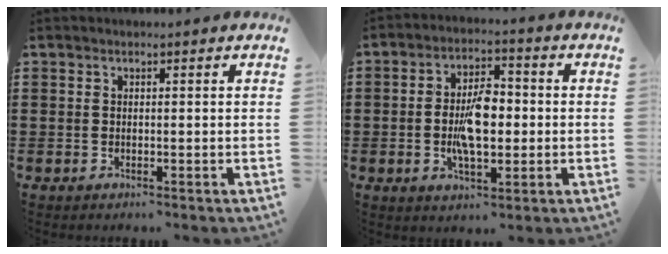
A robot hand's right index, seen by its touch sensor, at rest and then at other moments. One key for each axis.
{"total": 7.8, "fx": -0.8, "fy": 3.7, "fz": 6.8, "tx": -0.134, "ty": 0.000, "tz": -0.022}